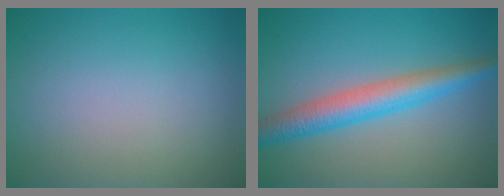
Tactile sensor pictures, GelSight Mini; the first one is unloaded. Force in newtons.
{"total": 4.7, "press": 4.7, "slide": 0.1}